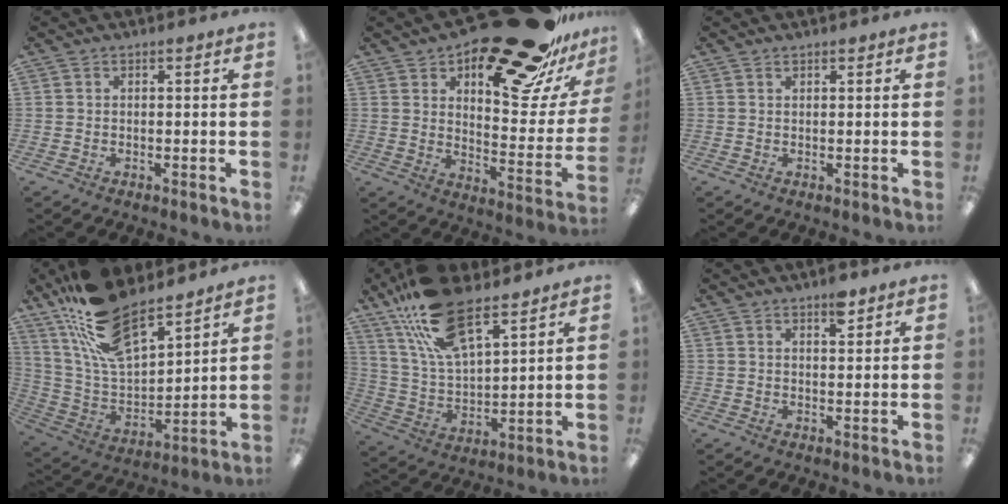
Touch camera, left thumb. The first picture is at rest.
{"total": 28.1, "force": [19.6, 10.8, 17.0], "torque": [-0.203, -0.123, 0.314]}
{"total": 0.6, "force": [0.5, 0.2, 0.2], "torque": [-0.004, 0.001, 0.009]}
{"total": 20.6, "force": [15.8, 8.0, 10.6], "torque": [-0.216, -0.086, 0.287]}
{"total": 18.6, "force": [12.9, 7.3, 11.3], "torque": [-0.237, -0.050, 0.228]}
{"total": 3.9, "force": [2.7, 1.4, 2.4], "torque": [-0.021, -0.015, 0.041]}